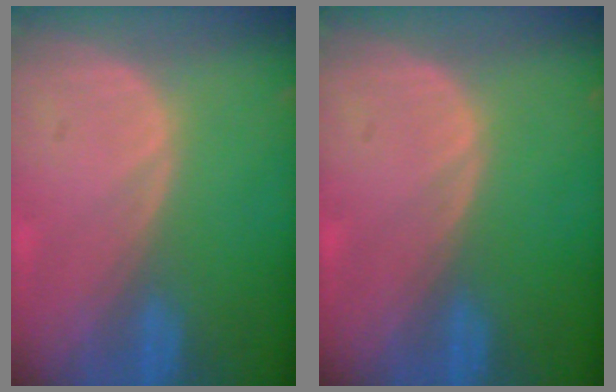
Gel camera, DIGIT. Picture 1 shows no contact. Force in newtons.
{"total": 0.0}